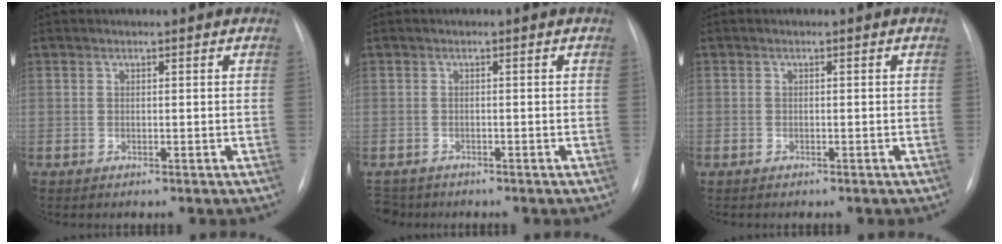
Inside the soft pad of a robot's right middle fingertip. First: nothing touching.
{"total": 3.2, "force": [-2.8, 1.4, 0.0], "torque": [0.002, -0.003, -0.049]}
{"total": 0.6, "force": [-0.5, 0.2, 0.3], "torque": [-0.003, 0.000, -0.004]}